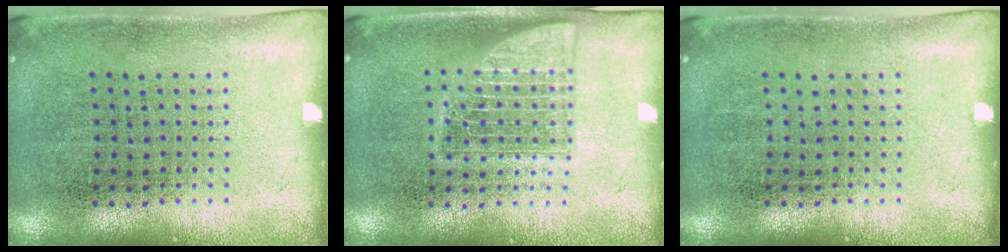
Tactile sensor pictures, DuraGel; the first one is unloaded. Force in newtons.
{"total": 2.4, "press": 2.4, "slide": 0.4}
{"total": 0.0}